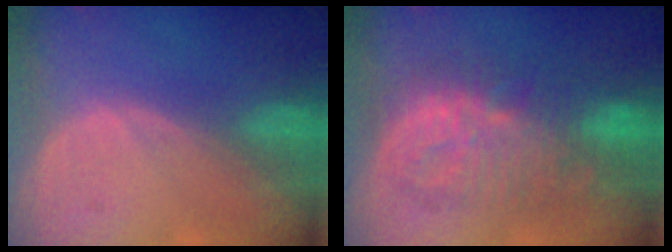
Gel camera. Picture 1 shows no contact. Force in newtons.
{"total": 10.4, "press": 10.4, "slide": 0.4}